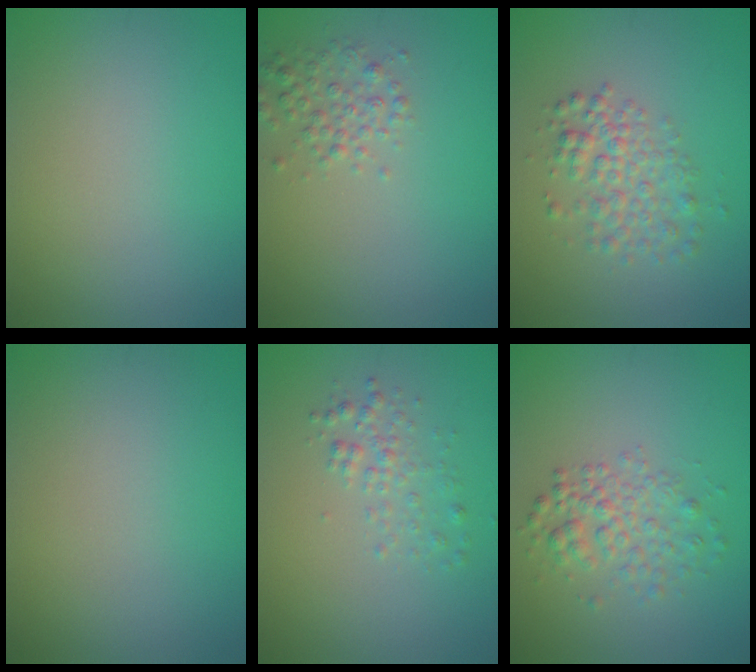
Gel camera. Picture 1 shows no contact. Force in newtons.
{"total": 2.1, "press": 2.1, "slide": 0.0}
{"total": 3.2, "press": 3.2, "slide": 0.1}
{"total": 0.0}
{"total": 1.8, "press": 1.8, "slide": 0.0}
{"total": 2.8, "press": 2.8, "slide": 0.1}